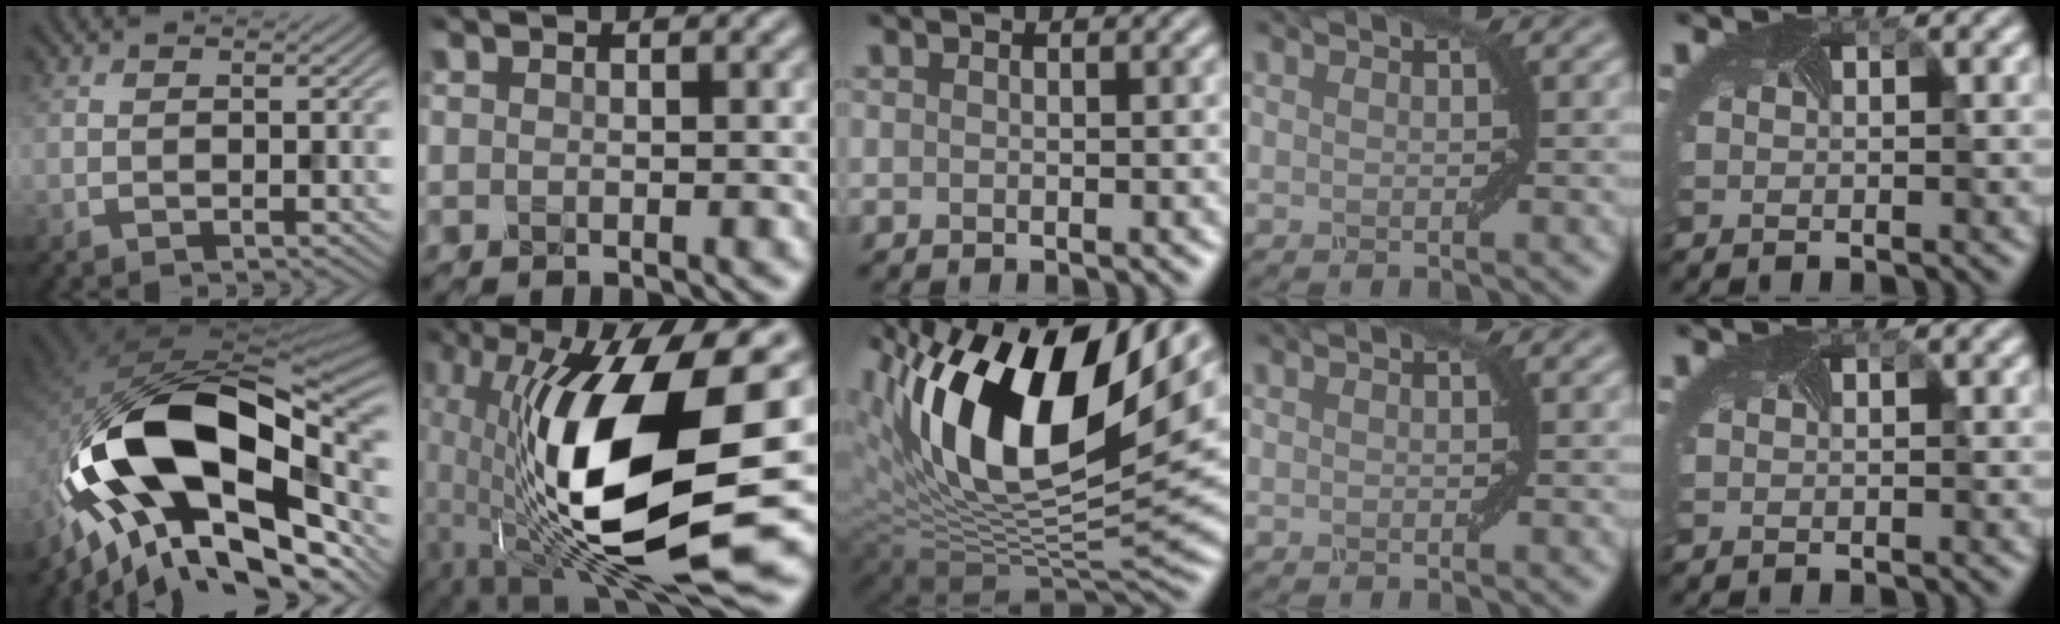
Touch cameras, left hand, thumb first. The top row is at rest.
{"thumb": {"total": 20.9, "force": [-4.9, 12.1, 16.4], "torque": [-0.330, -0.019, -0.067]}, "index": {"total": 16.4, "force": [-2.1, 5.6, 15.3], "torque": [-0.276, -0.006, -0.046]}, "middle": {"total": 16.5, "force": [6.0, 7.5, 13.4], "torque": [-0.238, 0.013, 0.099]}}